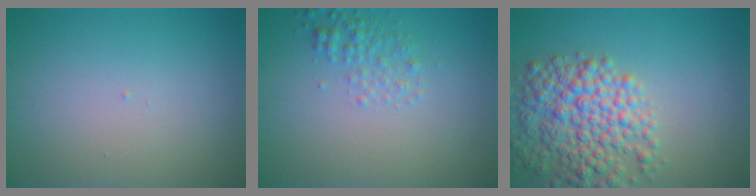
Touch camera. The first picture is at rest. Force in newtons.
{"total": 1.8, "press": 1.8, "slide": 0.1}
{"total": 7.1, "press": 7.1, "slide": 0.3}